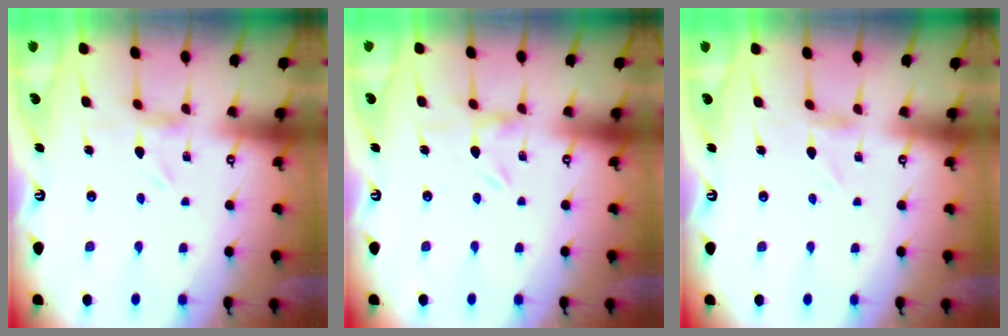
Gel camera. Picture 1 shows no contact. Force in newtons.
{"total": 0.0}
{"total": 0.0}